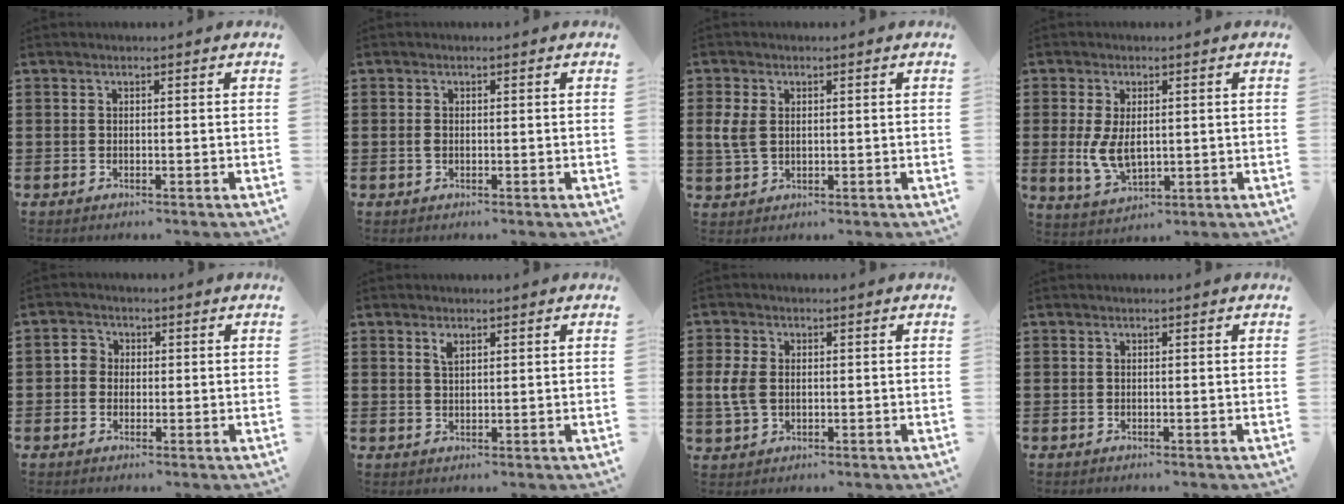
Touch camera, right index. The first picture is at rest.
{"total": 0.8, "force": [-0.2, 0.5, 0.7], "torque": [-0.016, -0.001, -0.003]}
{"total": 3.8, "force": [0.7, 2.6, 2.7], "torque": [-0.074, 0.002, 0.008]}
{"total": 5.5, "force": [-0.1, 3.0, 4.6], "torque": [-0.108, -0.001, -0.004]}
{"total": 2.2, "force": [-0.1, 2.1, 0.7], "torque": [-0.021, 0.008, -0.004]}
{"total": 1.7, "force": [1.1, 0.7, 1.1], "torque": [-0.025, 0.004, 0.019]}
{"total": 4.1, "force": [0.0, 2.8, 2.9], "torque": [-0.084, -0.001, -0.007]}
{"total": 0.0}